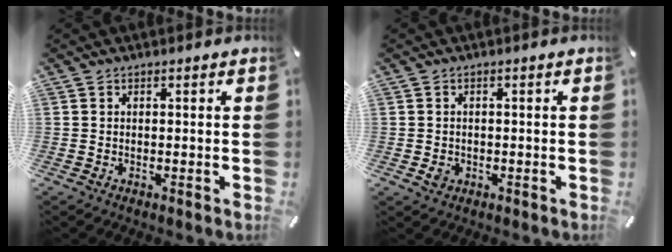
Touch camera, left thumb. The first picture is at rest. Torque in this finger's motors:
{"motor_torque": [0.42, 0.63, 0.15, 0.04, 0.01]}